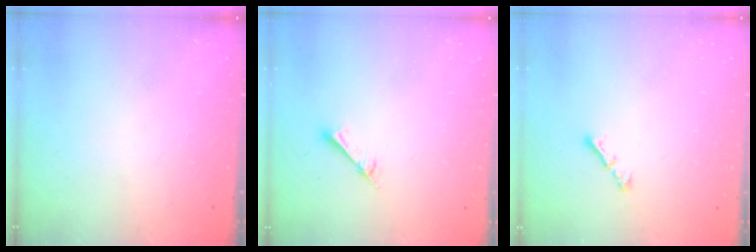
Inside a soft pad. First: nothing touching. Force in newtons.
{"total": 2.6, "press": 2.6, "slide": 0.1}
{"total": 1.9, "press": 1.8, "slide": 0.6}